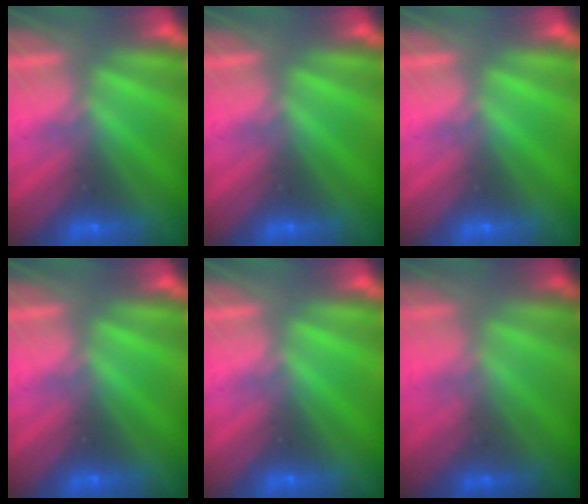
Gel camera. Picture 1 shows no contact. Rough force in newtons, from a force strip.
{"total": 0.0}
{"total": 0.0}
{"total": 0.0}
{"total": 0.0}
{"total": 1.2}